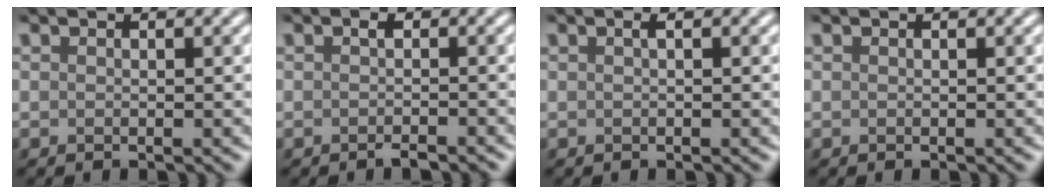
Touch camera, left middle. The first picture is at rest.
{"total": 1.3, "force": [-0.7, 0.5, 1.0], "torque": [-0.016, -0.001, -0.013]}
{"total": 0.6, "force": [0.2, 0.1, 0.6], "torque": [-0.013, 0.005, 0.003]}
{"total": 0.0}